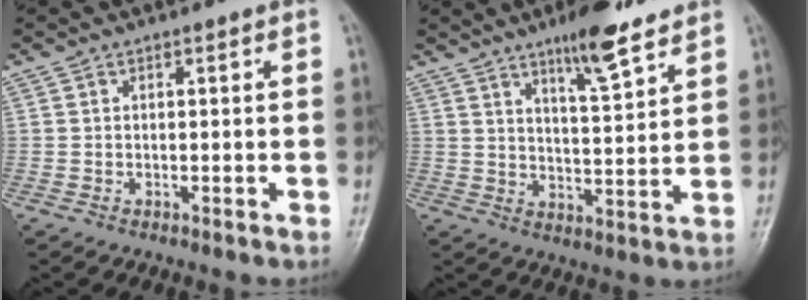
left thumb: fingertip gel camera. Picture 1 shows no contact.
{"total": 9.9, "force": [7.0, 2.3, 6.6], "torque": [-0.090, -0.047, 0.111]}